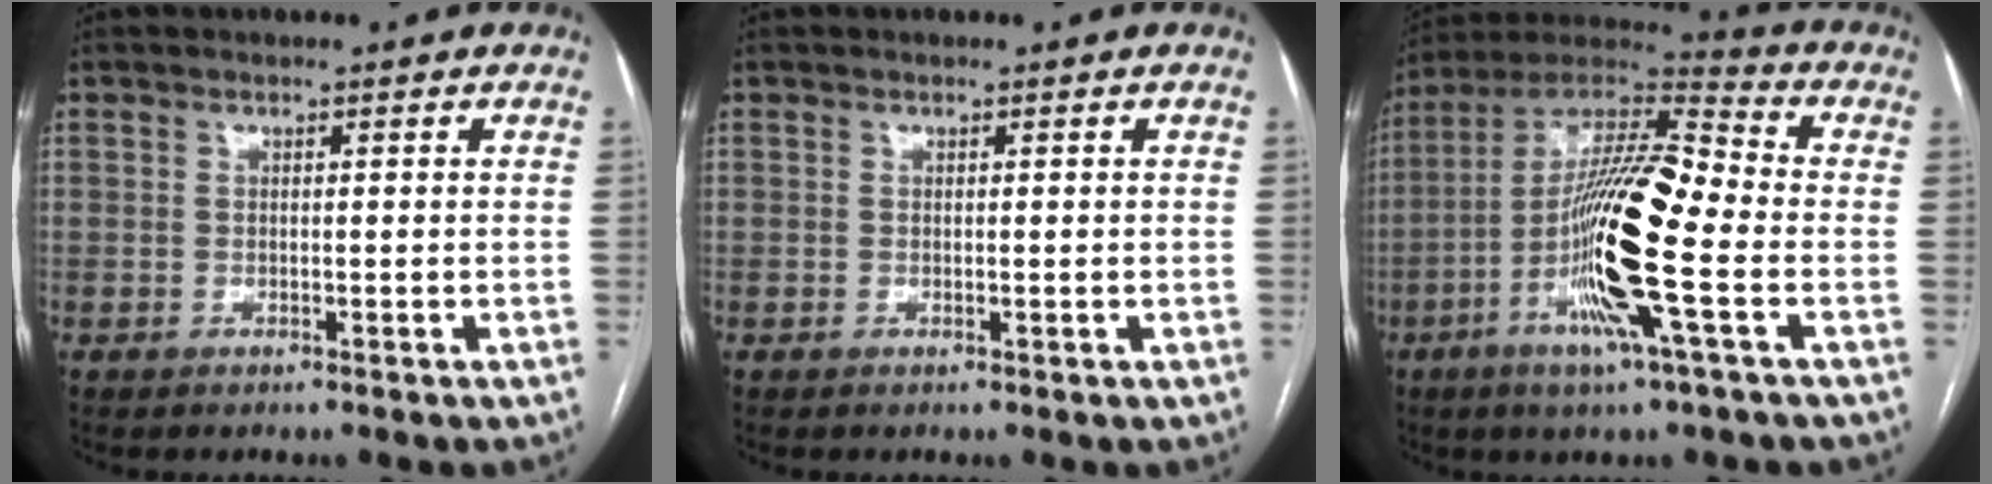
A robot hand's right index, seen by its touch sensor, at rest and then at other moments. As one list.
[{"total": 0.0}, {"total": 18.4, "force": [-4.5, 1.4, 17.8], "torque": [-0.344, -0.005, -0.088]}]